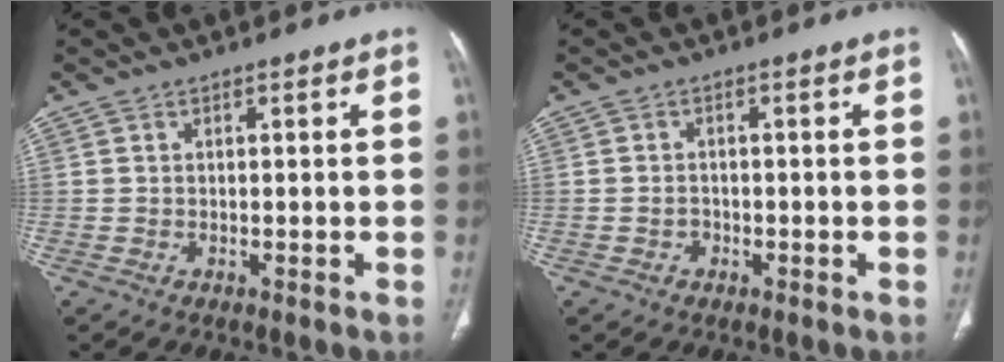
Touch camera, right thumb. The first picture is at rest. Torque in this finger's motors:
{"motor_torque": [-0.14, -0.09, -0.10, 0.59, 0.02]}